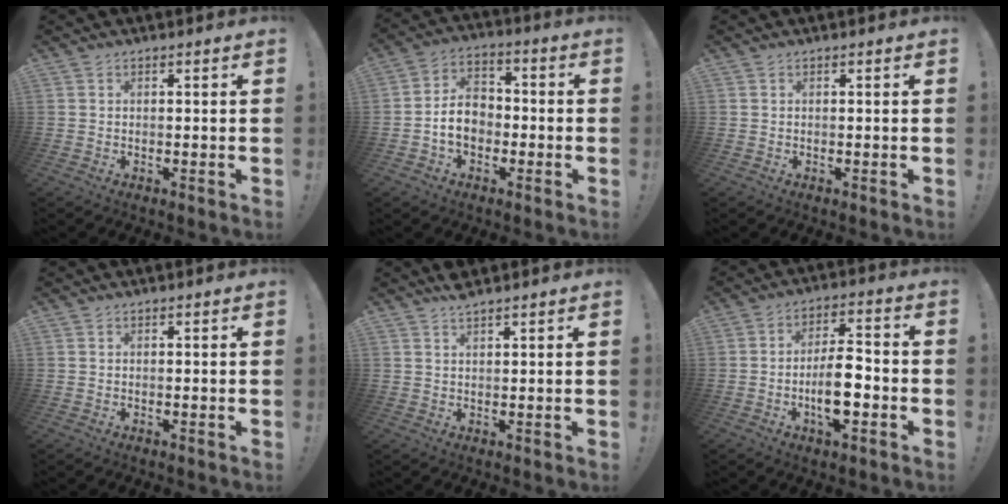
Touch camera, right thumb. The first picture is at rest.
{"total": 10.0, "force": [-1.9, 7.4, 6.4], "torque": [-0.106, 0.010, -0.033]}
{"total": 0.0}
{"total": 0.0}
{"total": 2.6, "force": [2.3, 0.2, 1.2], "torque": [-0.018, -0.016, 0.041]}
{"total": 11.1, "force": [-3.4, 4.2, 9.7], "torque": [-0.184, 0.013, -0.063]}